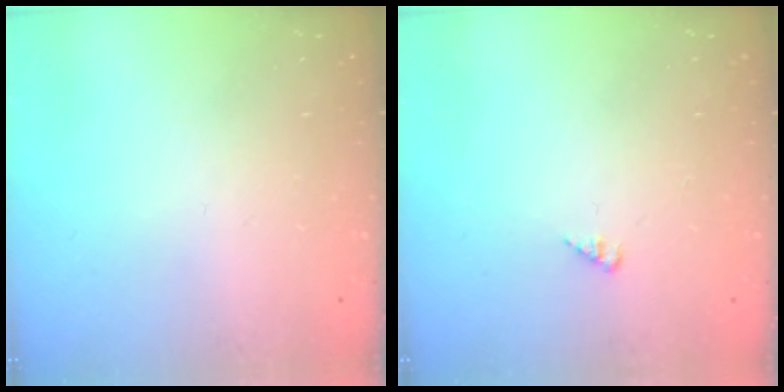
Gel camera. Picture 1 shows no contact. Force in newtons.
{"total": 2.1, "press": 2.1, "slide": 0.3}